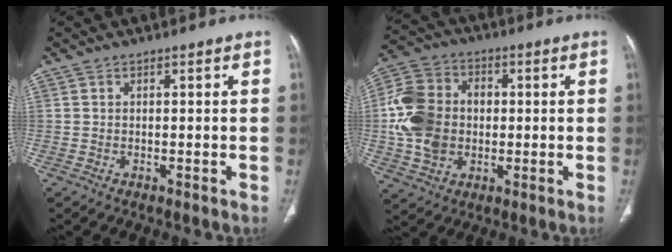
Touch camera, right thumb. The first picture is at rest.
{"total": 14.6, "force": [-0.4, 11.5, 9.0], "torque": [-0.162, 0.025, -0.007]}